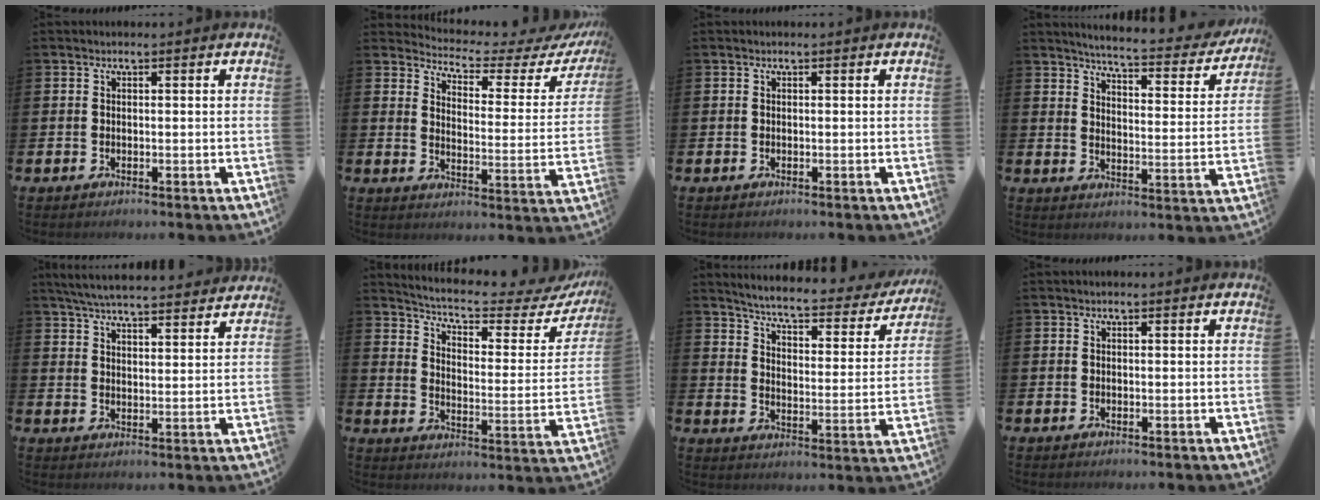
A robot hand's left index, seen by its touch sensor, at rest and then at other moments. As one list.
[{"total": 3.4, "force": [3.1, 0.8, 1.1], "torque": [-0.048, -0.028, 0.042]}, {"total": 0.0}, {"total": 4.9, "force": [4.6, 0.4, 1.7], "torque": [-0.050, -0.037, 0.071]}, {"total": 6.0, "force": [5.9, 0.5, 1.3], "torque": [-0.043, -0.032, 0.105]}, {"total": 5.5, "force": [4.8, 1.0, 2.5], "torque": [-0.071, -0.039, 0.072]}, {"total": 5.1, "force": [4.6, 0.7, 2.1], "torque": [-0.060, -0.041, 0.067]}, {"total": 0.0}]